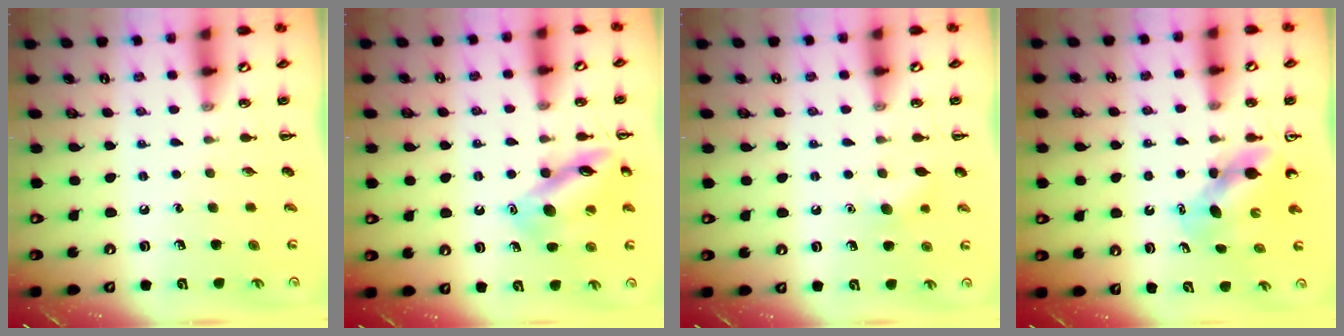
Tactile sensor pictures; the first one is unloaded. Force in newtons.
{"total": 15.0, "press": 15.0, "slide": 1.4}
{"total": 5.9, "press": 5.8, "slide": 1.4}
{"total": 5.5, "press": 5.4, "slide": 0.6}